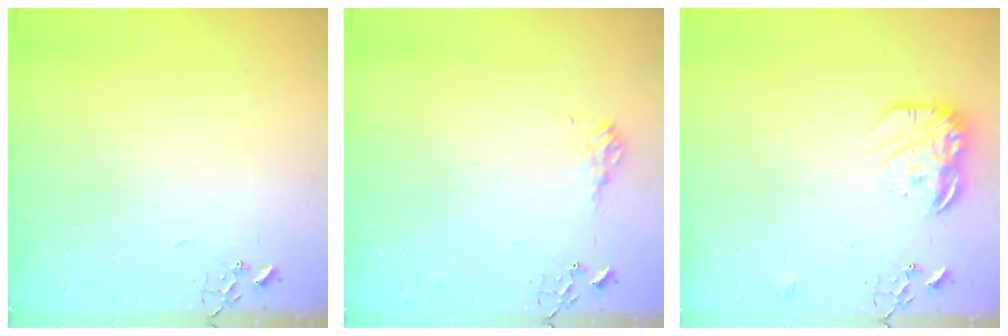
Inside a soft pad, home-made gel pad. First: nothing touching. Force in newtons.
{"total": 9.8, "press": 9.7, "slide": 0.9}
{"total": 17.0, "press": 16.9, "slide": 1.4}